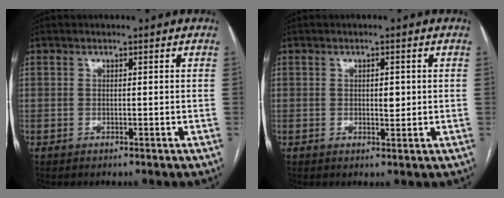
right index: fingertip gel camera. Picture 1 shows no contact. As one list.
[{"total": 2.0, "force": [0.2, 0.8, 1.8], "torque": [-0.029, -0.001, 0.004]}]